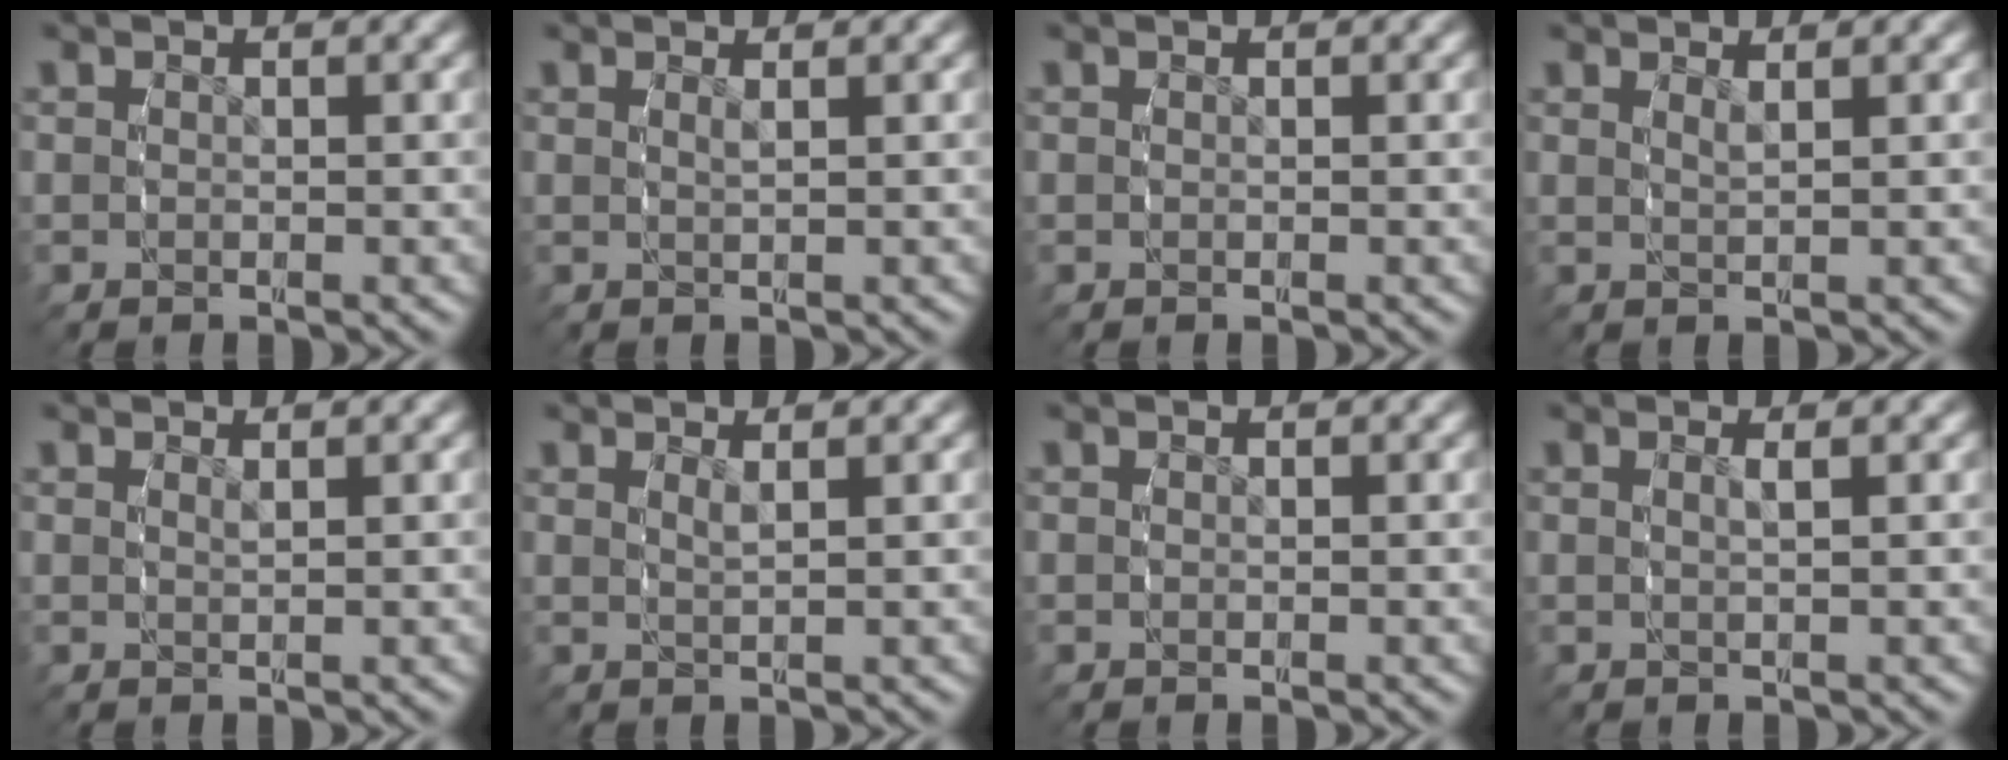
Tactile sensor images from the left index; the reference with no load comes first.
{"total": 0.7, "force": [0.5, -0.3, 0.4], "torque": [-0.012, -0.005, 0.011]}
{"total": 0.0}
{"total": 1.3, "force": [1.2, -0.2, 0.5], "torque": [-0.011, -0.006, 0.022]}
{"total": 0.8, "force": [0.8, -0.3, 0.1], "torque": [-0.003, -0.004, 0.015]}
{"total": 1.4, "force": [1.1, -0.1, 0.8], "torque": [-0.019, -0.007, 0.021]}
{"total": 0.0}
{"total": 0.7, "force": [0.3, -0.2, 0.6], "torque": [-0.016, -0.003, 0.006]}